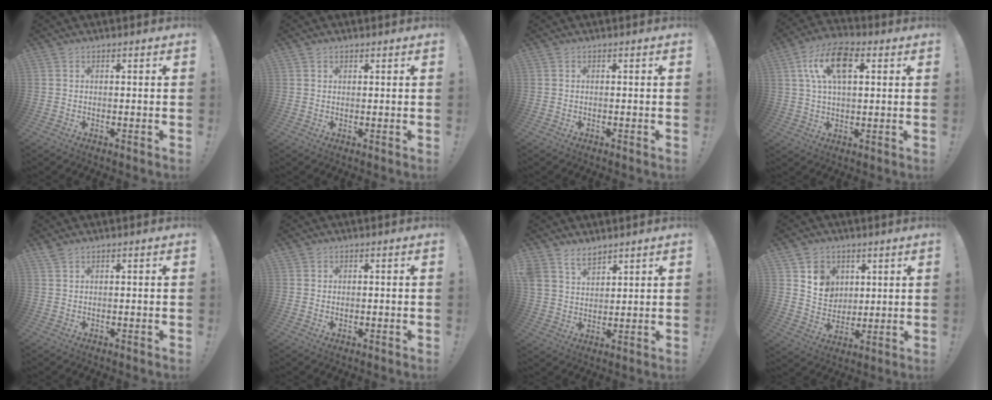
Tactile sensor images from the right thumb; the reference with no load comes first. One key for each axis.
{"total": 0.9, "fx": 0.7, "fy": 0.5, "fz": 0.1, "tx": 0.002, "ty": -0.002, "tz": 0.013}
{"total": 0.0}
{"total": 13.5, "fx": 4.2, "fy": 7.2, "fz": 10.6, "tx": -0.186, "ty": 0.010, "tz": 0.078}
{"total": 1.6, "fx": 1.2, "fy": 0.6, "fz": 0.8, "tx": -0.021, "ty": 0.000, "tz": 0.023}
{"total": 1.1, "fx": 0.6, "fy": 0.9, "fz": 0.1, "tx": 0.006, "ty": 0.000, "tz": 0.009}
{"total": 7.2, "fx": 5.8, "fy": 4.0, "fz": 1.7, "tx": -0.047, "ty": -0.029, "tz": 0.114}
{"total": 8.7, "fx": 4.6, "fy": 7.1, "fz": 1.7, "tx": -0.014, "ty": -0.037, "tz": 0.090}